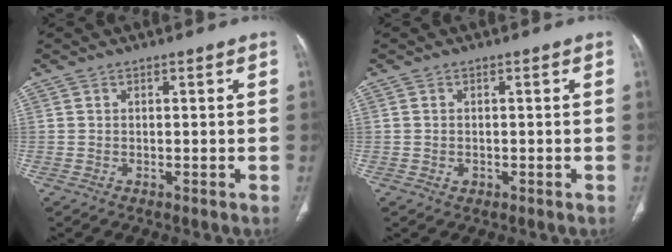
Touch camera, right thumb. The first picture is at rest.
{"total": 1.1, "force": [-0.2, 0.9, 0.5], "torque": [-0.008, 0.002, -0.001]}